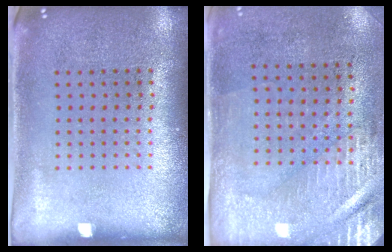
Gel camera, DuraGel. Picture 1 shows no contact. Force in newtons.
{"total": 2.9, "press": 2.5, "slide": 1.5}